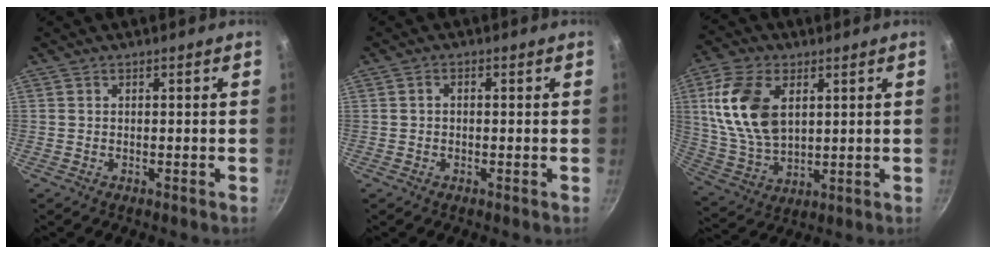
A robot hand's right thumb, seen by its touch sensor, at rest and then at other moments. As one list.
[{"total": 0.9, "force": [0.0, 0.6, 0.7], "torque": [-0.017, 0.007, -0.002]}, {"total": 15.7, "force": [4.3, 9.5, 11.8], "torque": [-0.213, -0.011, 0.093]}]